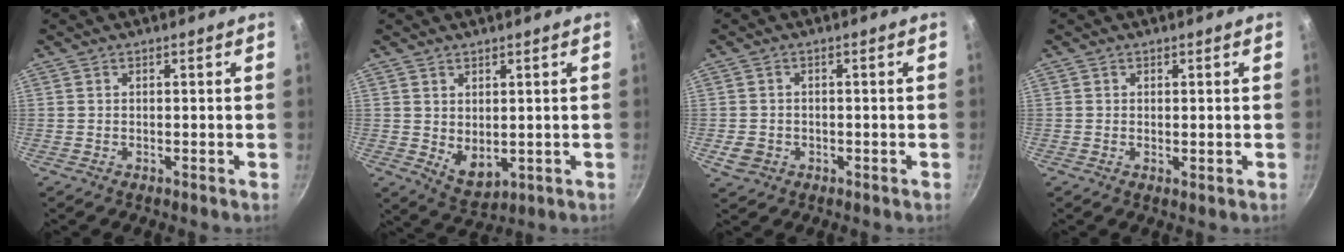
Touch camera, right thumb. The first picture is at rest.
{"total": 5.4, "force": [1.0, 3.5, 4.1], "torque": [-0.054, -0.021, 0.032]}
{"total": 3.7, "force": [-1.1, 3.2, 1.5], "torque": [-0.024, 0.007, -0.012]}
{"total": 0.8, "force": [0.2, 0.4, 0.6], "torque": [-0.009, -0.005, 0.001]}